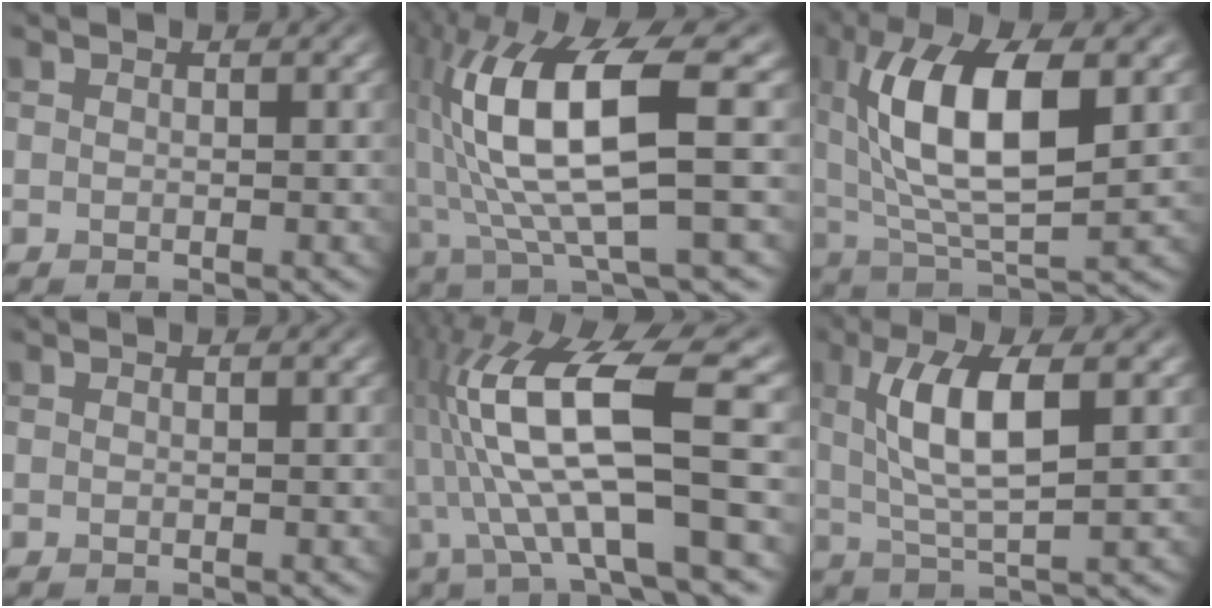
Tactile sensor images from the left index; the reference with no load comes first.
{"total": 11.9, "force": [1.0, 2.8, 11.6], "torque": [-0.222, 0.011, 0.021]}
{"total": 11.1, "force": [2.6, 4.2, 9.9], "torque": [-0.179, 0.006, 0.045]}
{"total": 0.0}
{"total": 12.7, "force": [0.1, 2.8, 12.4], "torque": [-0.230, 0.019, 0.007]}
{"total": 6.6, "force": [1.5, 1.9, 6.1], "torque": [-0.115, 0.005, 0.029]}